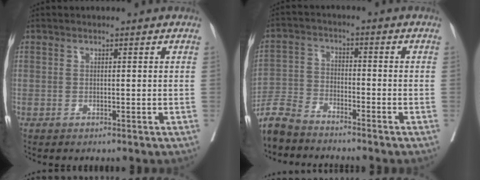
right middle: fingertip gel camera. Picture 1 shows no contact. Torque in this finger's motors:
{"motor_torque": [0.04, -0.06, 0.26, 0.09]}